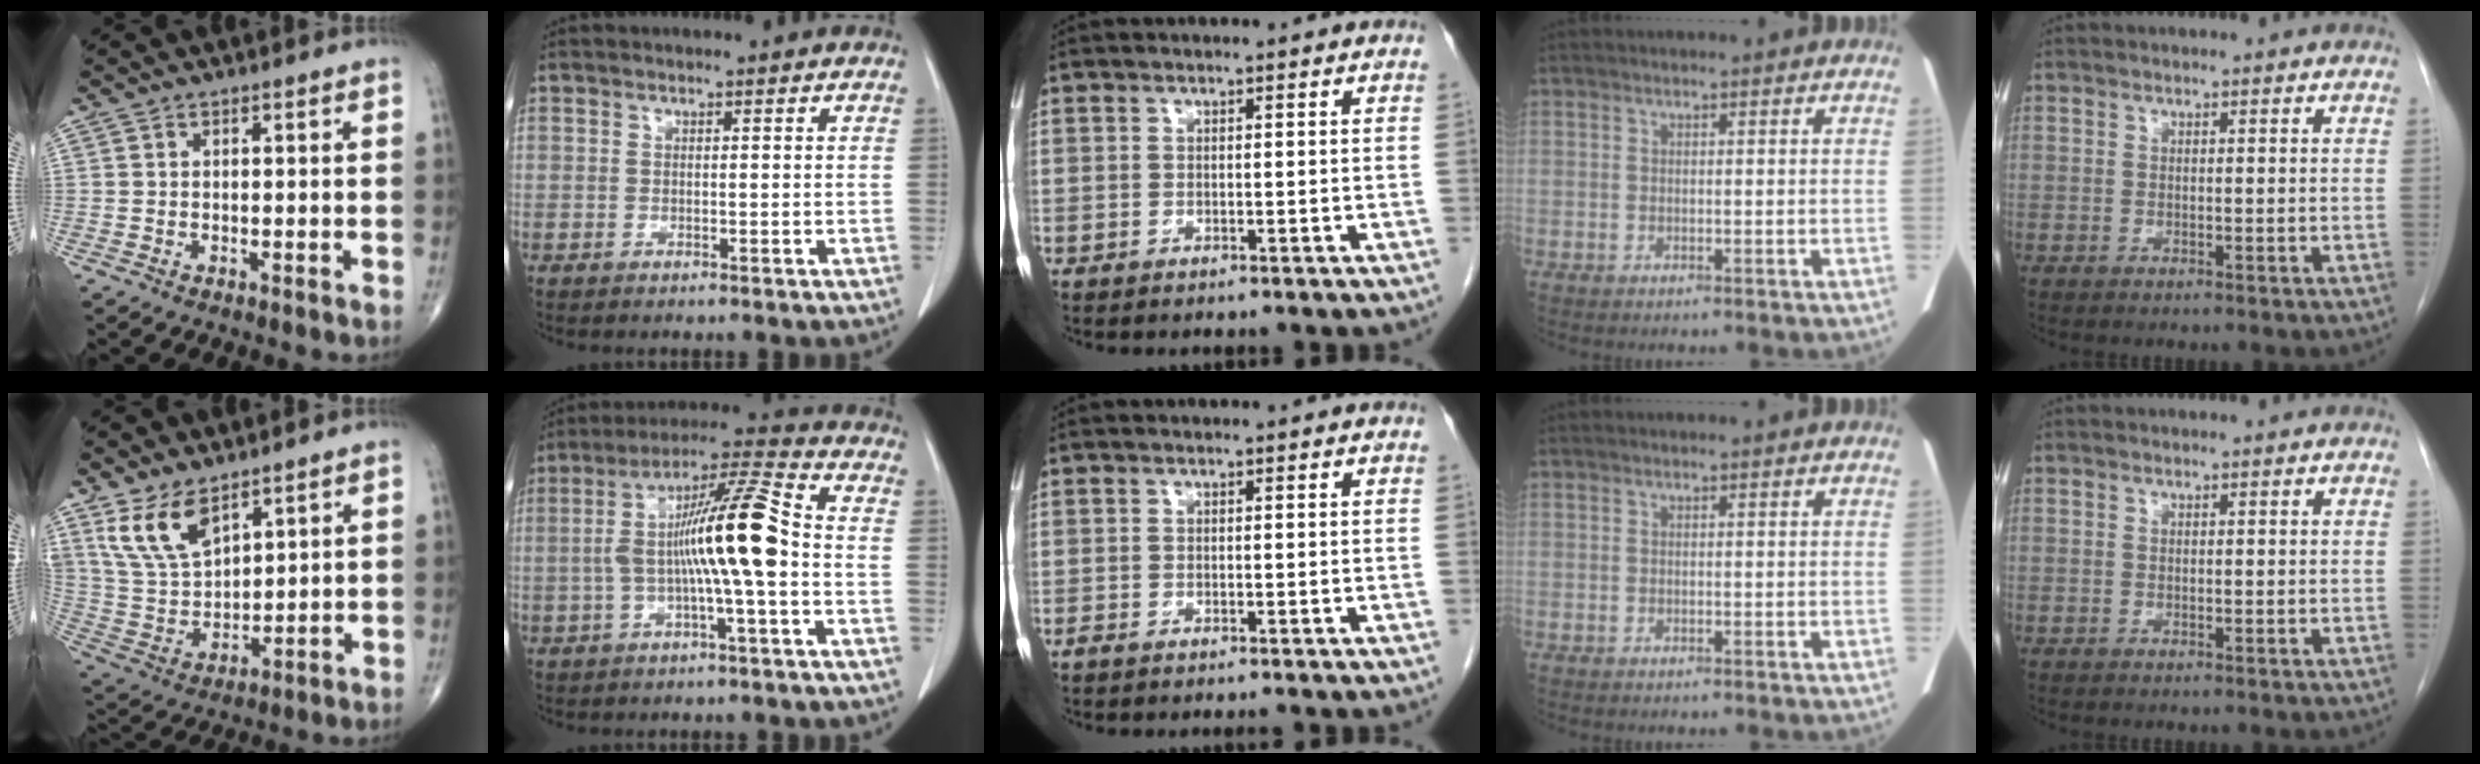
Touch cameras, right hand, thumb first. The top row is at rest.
{"thumb": {"total": 11.5, "force": [7.3, 5.7, 6.9], "torque": [-0.123, -0.031, 0.164]}, "index": {"total": 12.8, "force": [-1.3, 0.3, 12.8], "torque": [-0.229, 0.024, -0.029]}, "middle": {"total": 1.3, "force": [-1.1, 0.1, 0.6], "torque": [-0.014, -0.003, -0.016]}}